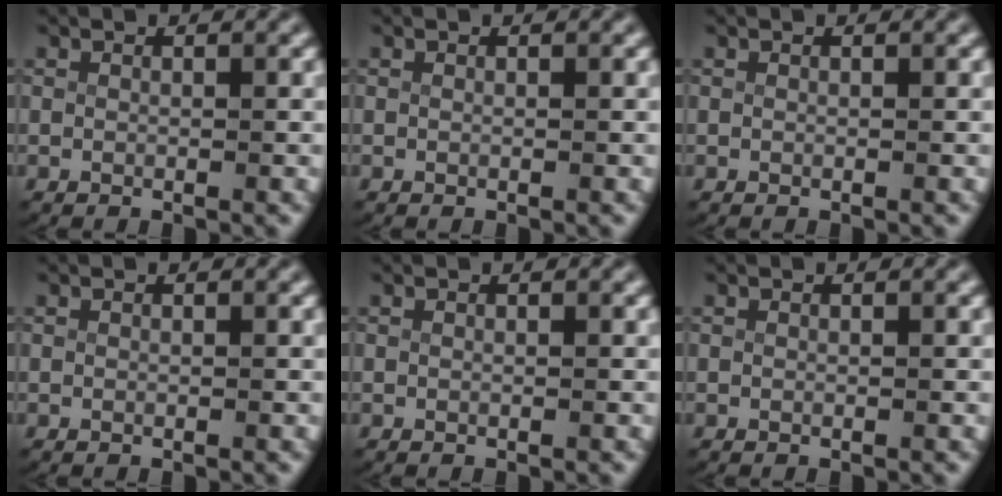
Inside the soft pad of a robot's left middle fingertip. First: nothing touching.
{"total": 0.0}
{"total": 0.0}
{"total": 0.0}
{"total": 0.0}
{"total": 0.0}